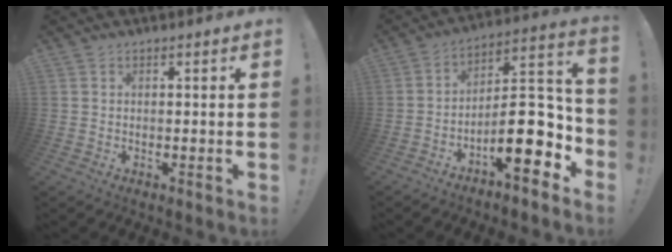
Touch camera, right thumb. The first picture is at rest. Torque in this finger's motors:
{"motor_torque": [2.10, 2.37, 1.41, -1.36, 0.19]}